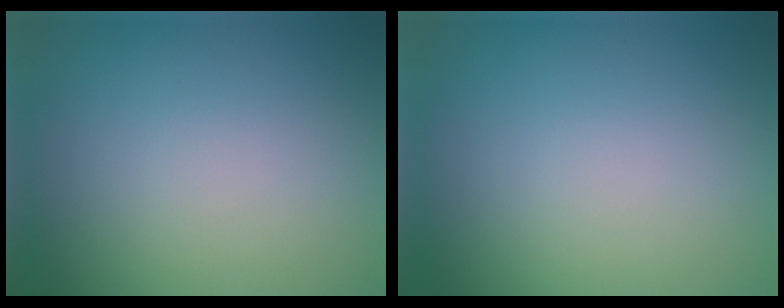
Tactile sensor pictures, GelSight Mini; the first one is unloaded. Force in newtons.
{"total": 0.0}